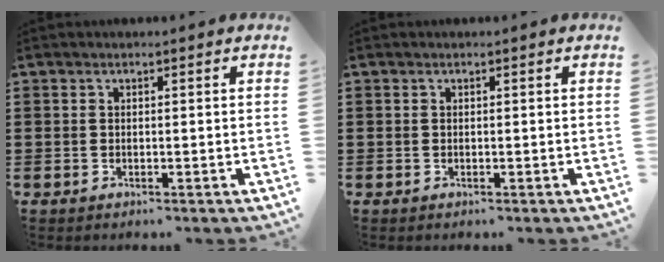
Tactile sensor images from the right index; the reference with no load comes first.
{"total": 0.0}